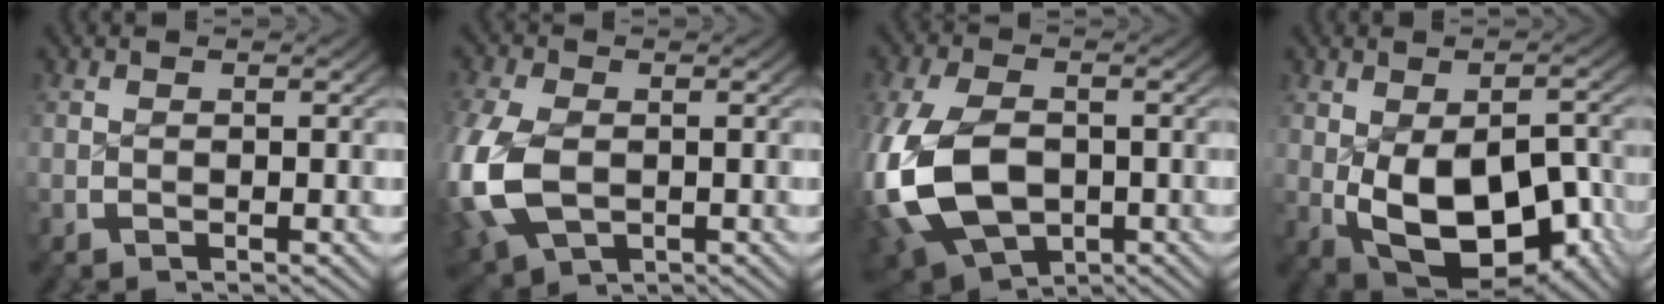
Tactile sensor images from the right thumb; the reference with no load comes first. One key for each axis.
{"total": 9.0, "fx": -1.4, "fy": 6.6, "fz": 6.0, "tx": -0.183, "ty": -0.045, "tz": 0.006}
{"total": 12.1, "fx": -2.1, "fy": 8.3, "fz": 8.5, "tx": -0.224, "ty": -0.046, "tz": -0.010}
{"total": 13.8, "fx": -3.5, "fy": 8.6, "fz": 10.2, "tx": -0.201, "ty": -0.071, "tz": -0.012}